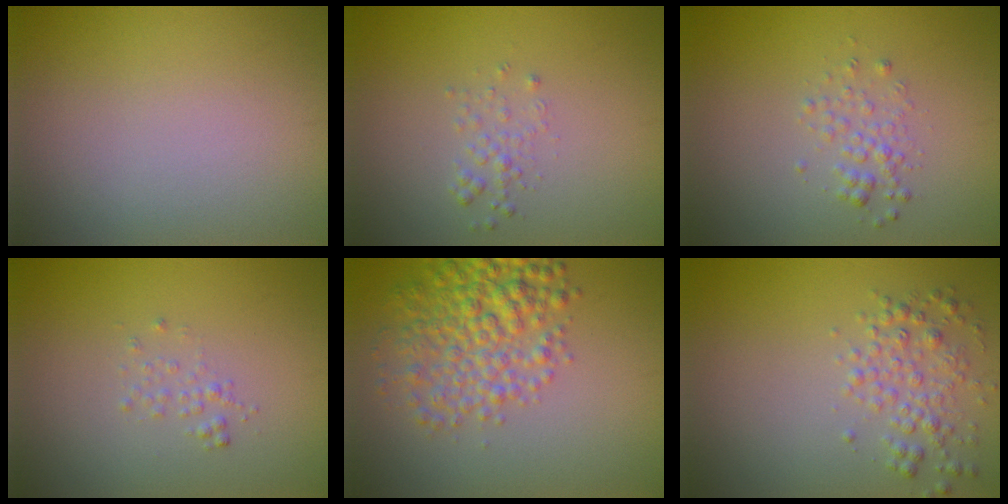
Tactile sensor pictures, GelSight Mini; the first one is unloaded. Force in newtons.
{"total": 1.1, "press": 1.1, "slide": 0.1}
{"total": 1.5, "press": 1.5, "slide": 0.1}
{"total": 0.9, "press": 0.9, "slide": 0.1}
{"total": 5.5, "press": 5.5, "slide": 0.2}
{"total": 2.5, "press": 2.5, "slide": 0.1}